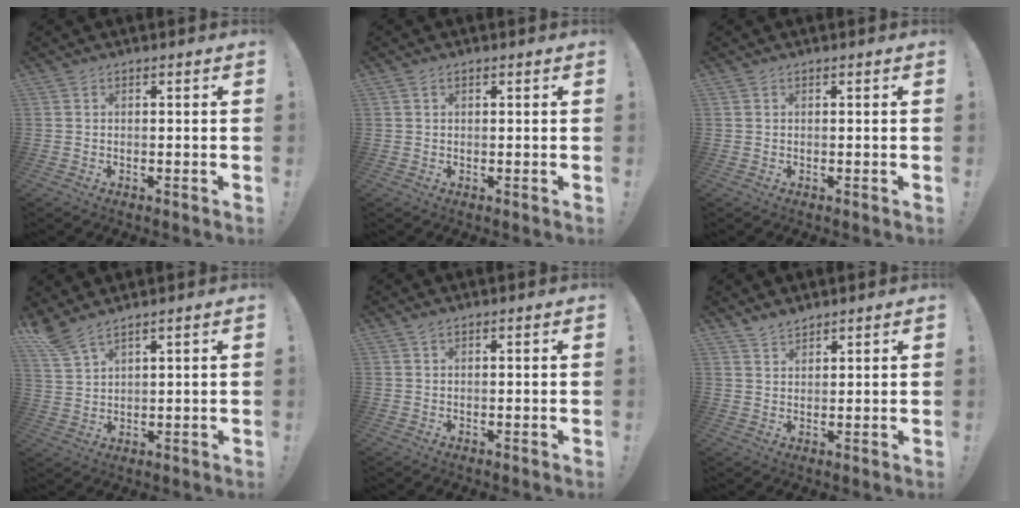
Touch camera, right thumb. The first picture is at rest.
{"total": 0.7, "force": [0.4, 0.4, 0.4], "torque": [-0.011, 0.003, 0.008]}
{"total": 0.0}
{"total": 6.0, "force": [5.1, 1.0, 3.0], "torque": [-0.064, -0.029, 0.095]}
{"total": 1.0, "force": [0.7, 0.4, 0.7], "torque": [-0.007, -0.003, 0.011]}
{"total": 3.5, "force": [3.2, 1.2, 0.7], "torque": [-0.006, -0.025, 0.060]}